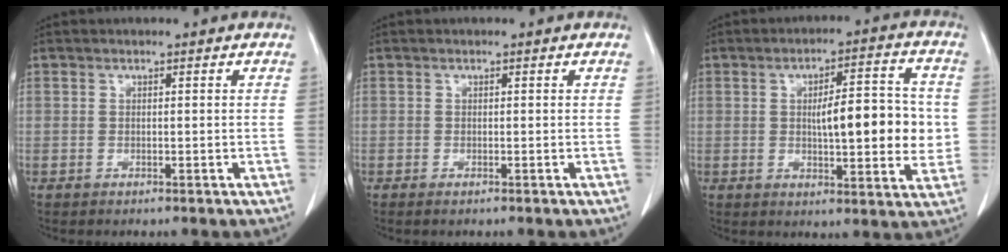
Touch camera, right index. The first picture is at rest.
{"total": 0.6, "force": [-0.4, 0.1, 0.4], "torque": [-0.008, -0.002, -0.006]}
{"total": 11.9, "force": [0.2, 3.3, 11.5], "torque": [-0.164, 0.016, 0.006]}